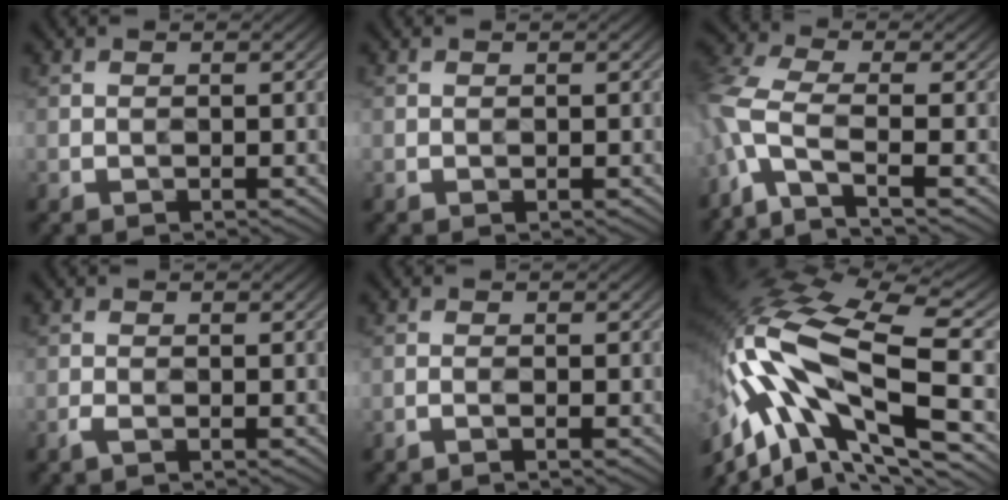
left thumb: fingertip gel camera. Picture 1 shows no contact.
{"total": 0.0}
{"total": 8.0, "force": [-3.5, 2.7, 6.7], "torque": [-0.164, 0.002, -0.089]}
{"total": 0.9, "force": [-0.6, 0.1, 0.6], "torque": [-0.016, 0.002, -0.013]}
{"total": 0.9, "force": [-0.5, 0.0, 0.7], "torque": [-0.013, 0.005, -0.015]}
{"total": 18.3, "force": [-3.8, 8.2, 15.9], "torque": [-0.347, 0.001, -0.073]}